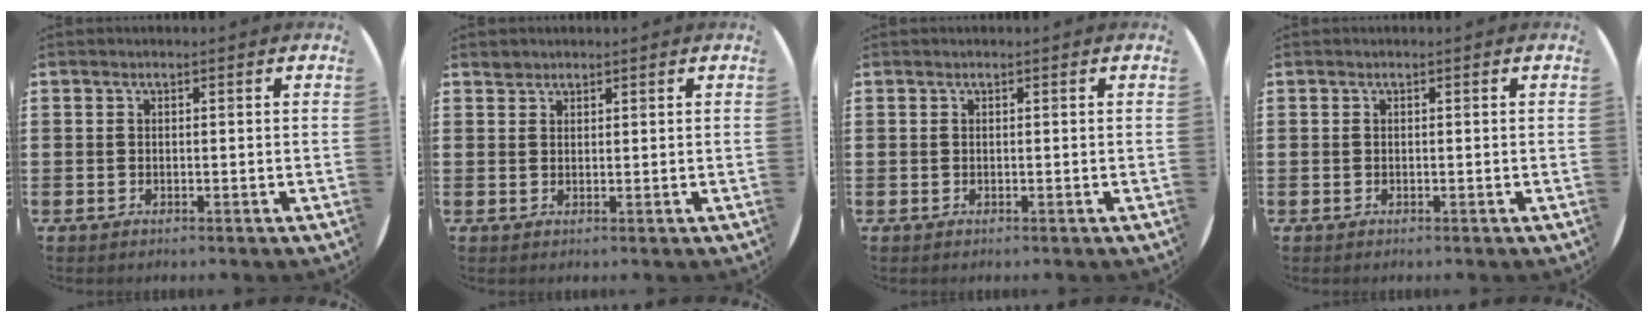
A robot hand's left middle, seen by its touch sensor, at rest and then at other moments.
{"total": 1.2, "force": [1.1, 0.5, 0.0], "torque": [0.006, -0.002, 0.021]}
{"total": 0.0}
{"total": 0.0}